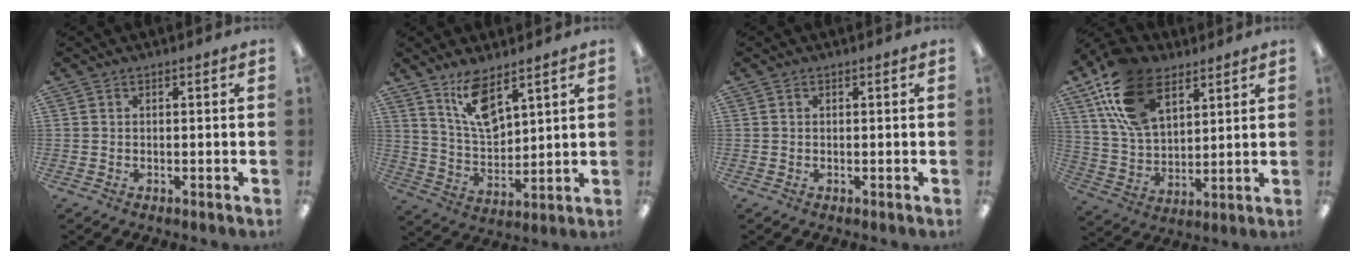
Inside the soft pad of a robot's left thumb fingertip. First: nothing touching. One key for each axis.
{"total": 10.7, "fx": 7.5, "fy": 4.4, "fz": 6.1, "tx": -0.117, "ty": -0.034, "tz": 0.137}
{"total": 0.0}
{"total": 19.0, "fx": 10.1, "fy": 11.3, "fz": 11.6, "tx": -0.238, "ty": -0.020, "tz": 0.189}